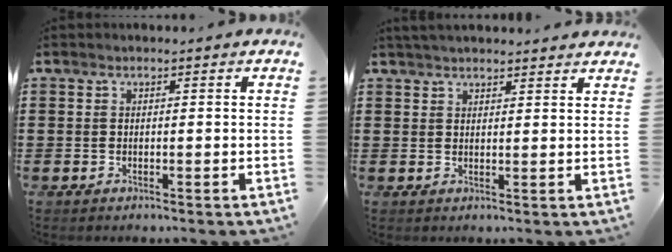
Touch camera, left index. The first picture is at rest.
{"total": 2.3, "force": [2.3, 0.0, 0.3], "torque": [-0.011, -0.002, 0.045]}